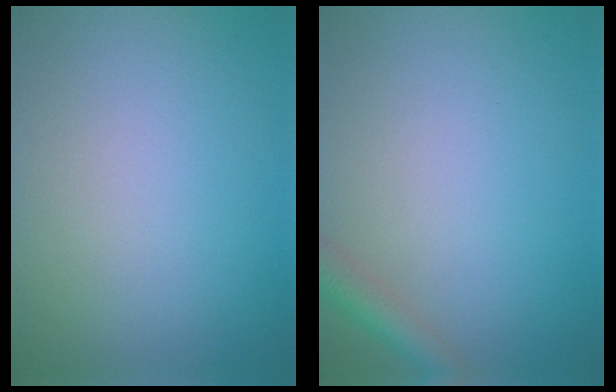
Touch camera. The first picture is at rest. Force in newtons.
{"total": 2.4, "press": 2.4, "slide": 0.2}